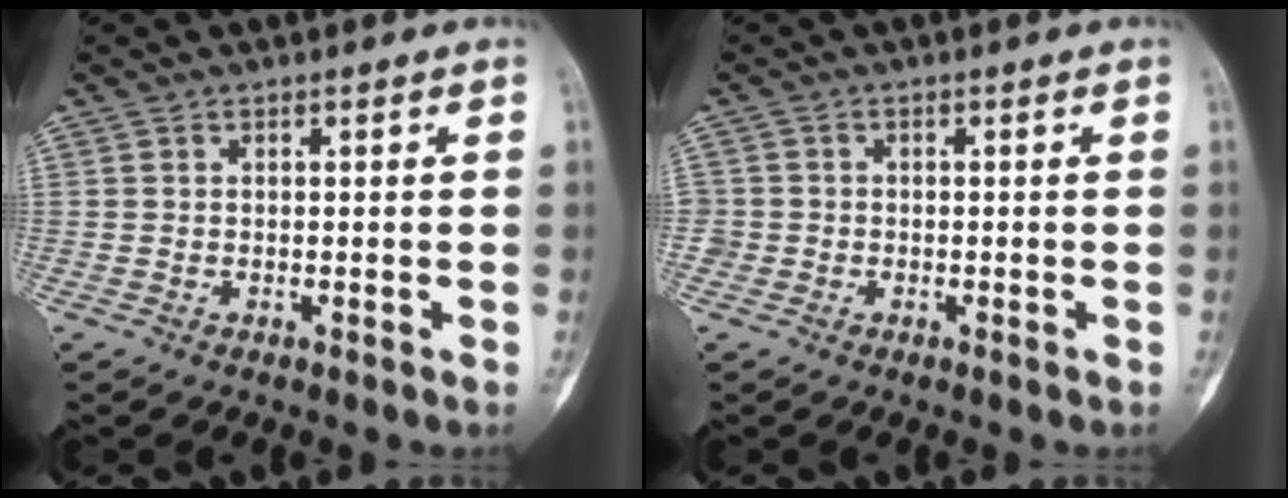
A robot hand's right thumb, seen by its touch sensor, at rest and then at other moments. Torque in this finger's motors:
{"motor_torque": [0.26, 0.28, 0.13, -0.07, 0.03]}